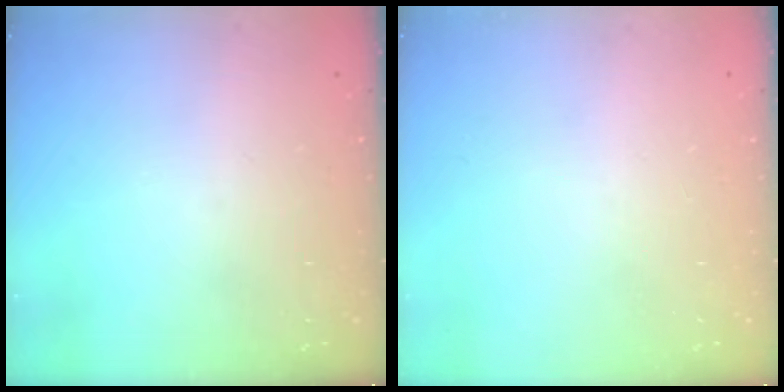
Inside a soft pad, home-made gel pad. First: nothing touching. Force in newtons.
{"total": 0.0}